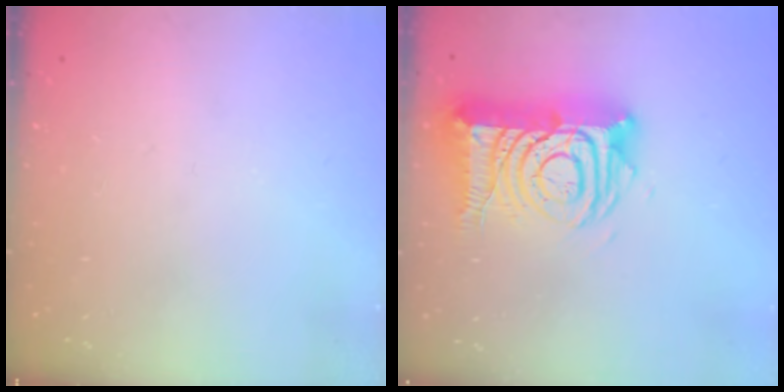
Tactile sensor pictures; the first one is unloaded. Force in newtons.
{"total": 18.4, "press": 18.2, "slide": 2.0}